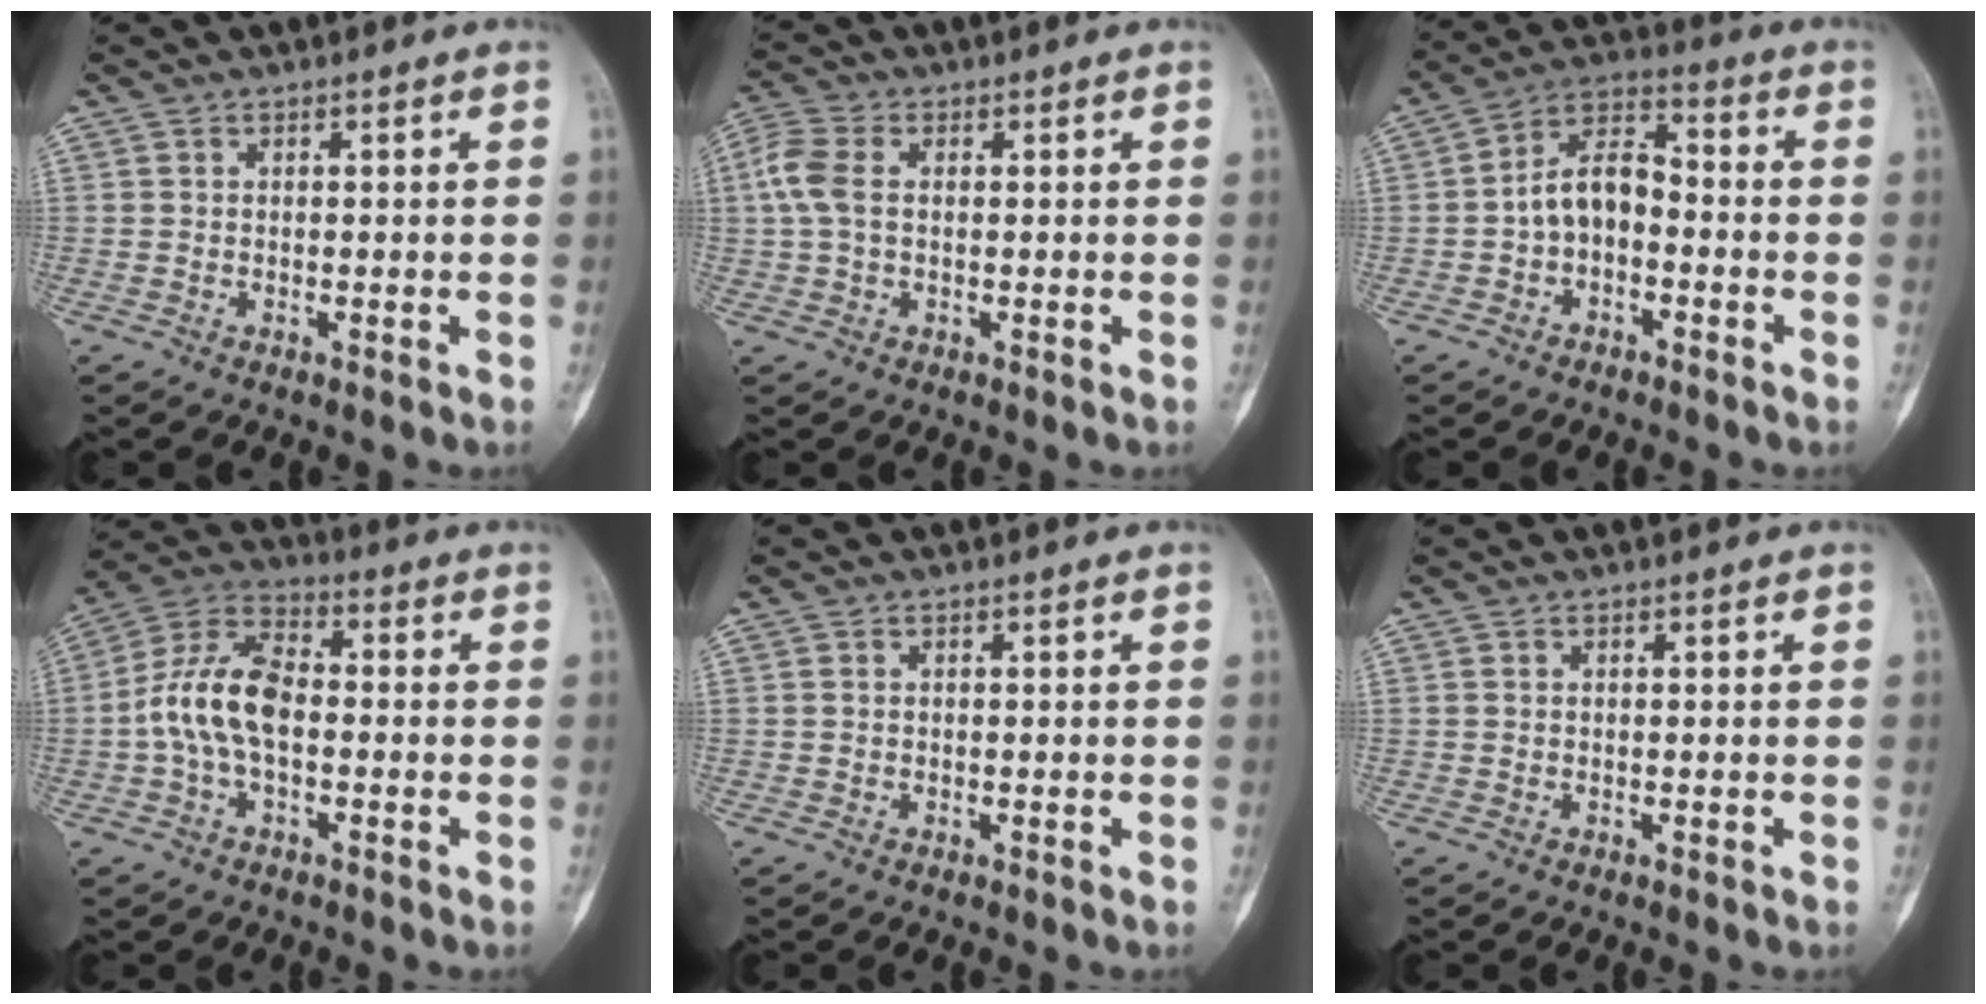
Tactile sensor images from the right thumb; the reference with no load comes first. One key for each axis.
{"total": 6.1, "fx": 0.6, "fy": 3.9, "fz": 4.7, "tx": -0.124, "ty": 0.017, "tz": 0.007}
{"total": 8.3, "fx": -1.9, "fy": 5.4, "fz": 6.1, "tx": -0.095, "ty": 0.039, "tz": -0.049}
{"total": 11.7, "fx": -1.1, "fy": 6.5, "fz": 9.6, "tx": -0.191, "ty": 0.037, "tz": -0.029}
{"total": 0.0}
{"total": 0.0}